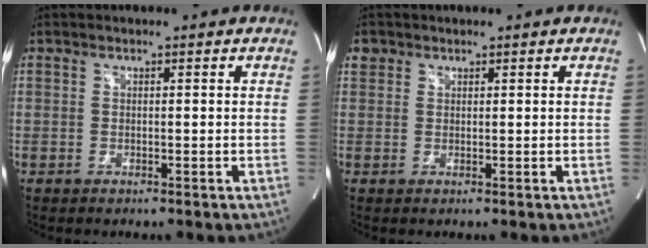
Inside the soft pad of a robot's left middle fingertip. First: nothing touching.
{"total": 1.8, "force": [1.0, 1.4, 0.1], "torque": [0.005, 0.009, 0.015]}